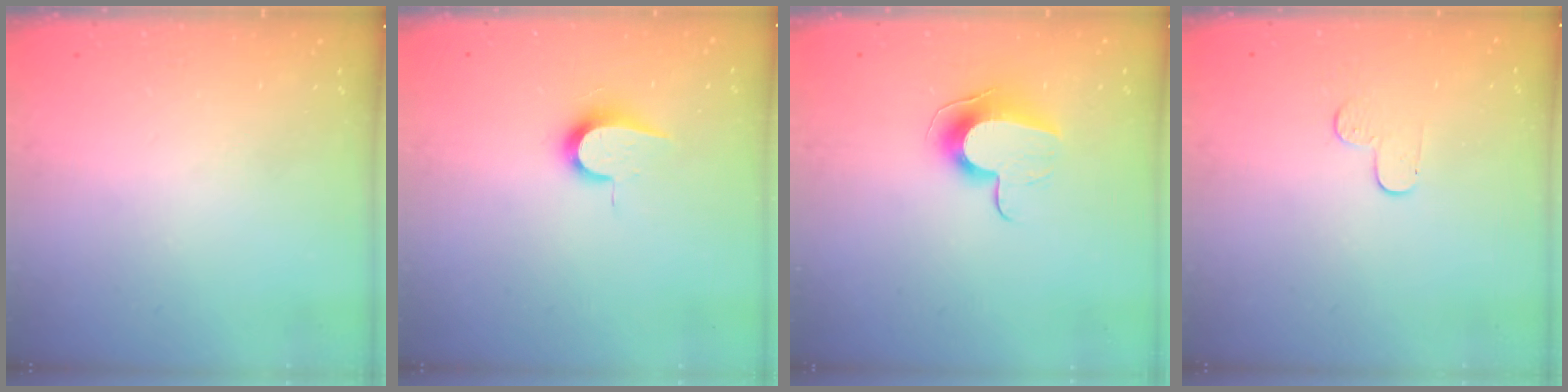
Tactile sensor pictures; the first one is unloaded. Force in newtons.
{"total": 7.4, "press": 7.4, "slide": 0.6}
{"total": 9.8, "press": 9.8, "slide": 0.1}
{"total": 4.7, "press": 4.7, "slide": 0.5}